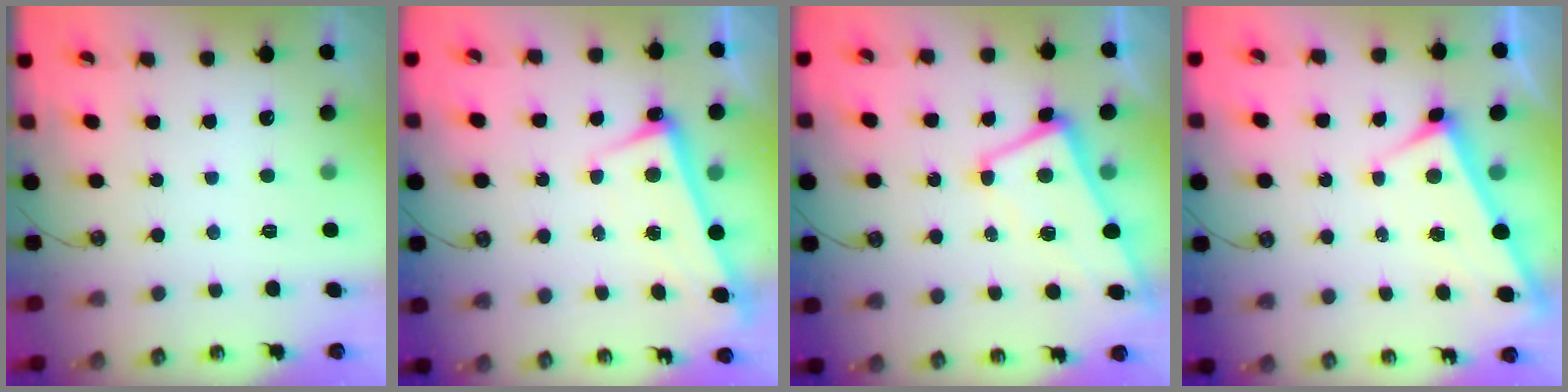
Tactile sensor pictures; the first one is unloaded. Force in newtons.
{"total": 2.6, "press": 2.5, "slide": 0.7}
{"total": 1.3, "press": 1.1, "slide": 0.7}
{"total": 2.9, "press": 2.9, "slide": 0.4}